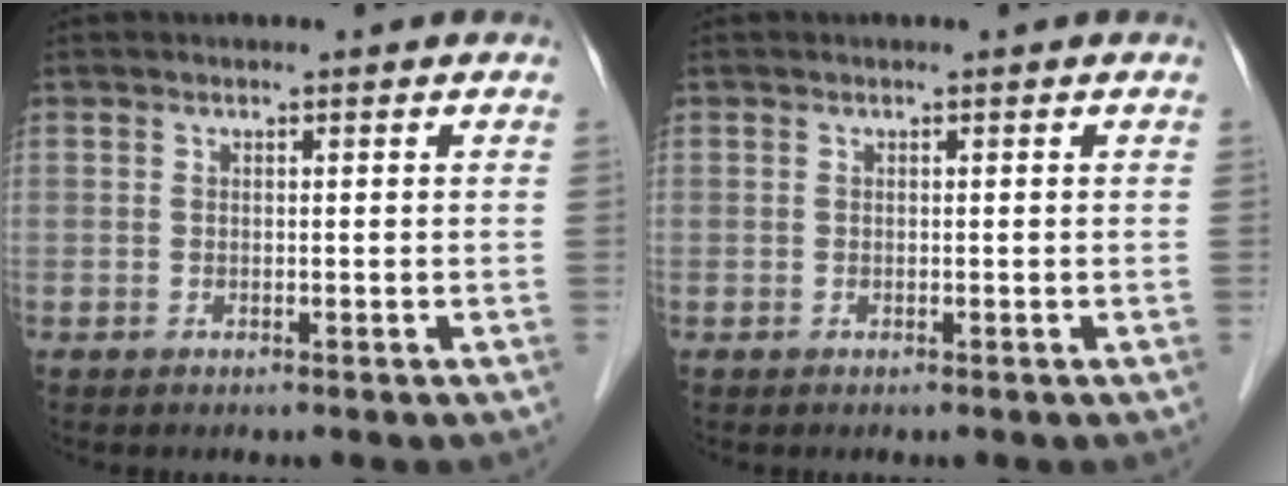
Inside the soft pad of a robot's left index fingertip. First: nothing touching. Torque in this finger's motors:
{"motor_torque": [0.01, 0.00, -0.03, -0.01]}